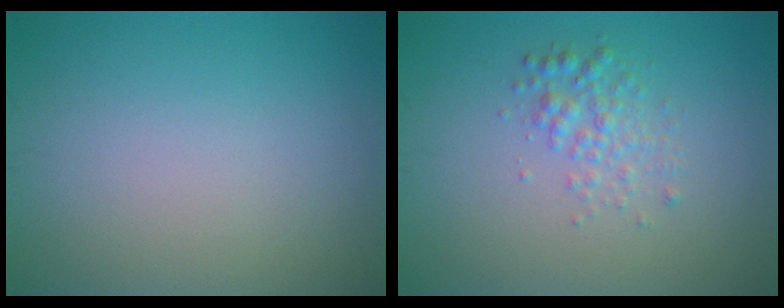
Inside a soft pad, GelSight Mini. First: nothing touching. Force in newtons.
{"total": 2.1, "press": 2.1, "slide": 0.0}